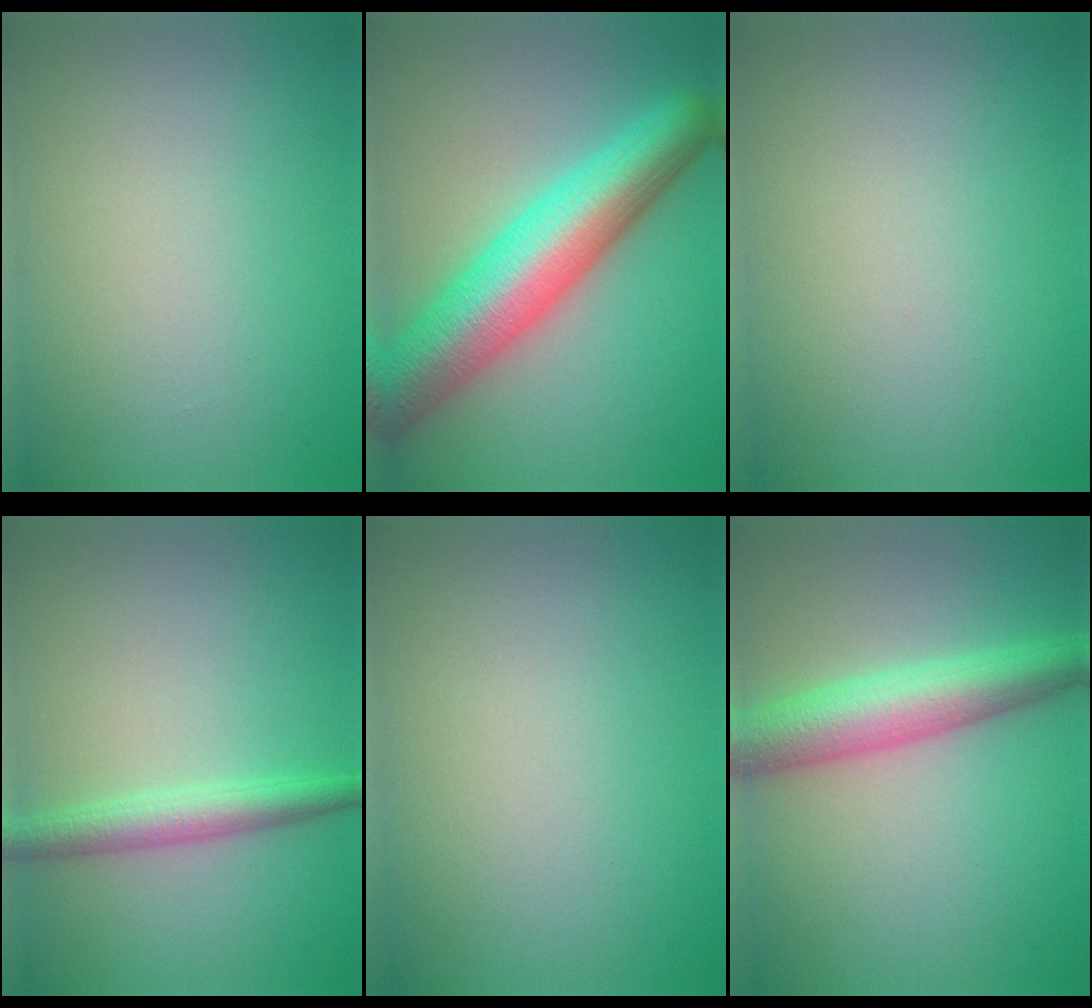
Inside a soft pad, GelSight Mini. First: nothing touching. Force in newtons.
{"total": 10.0, "press": 10.0, "slide": 0.4}
{"total": 0.0}
{"total": 2.8, "press": 2.8, "slide": 0.0}
{"total": 0.0}
{"total": 6.0, "press": 6.0, "slide": 0.2}